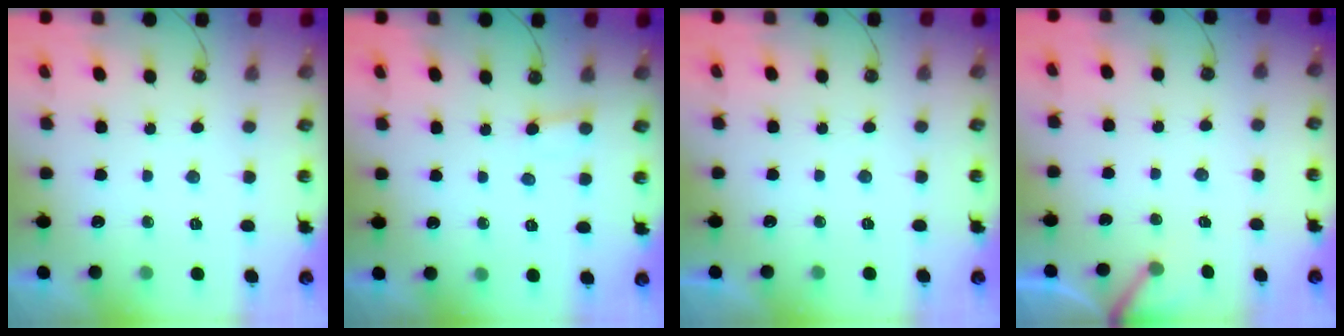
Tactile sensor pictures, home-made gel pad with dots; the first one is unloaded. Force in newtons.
{"total": 2.9, "press": 2.9, "slide": 0.2}
{"total": 0.0}
{"total": 3.7, "press": 3.7, "slide": 0.3}